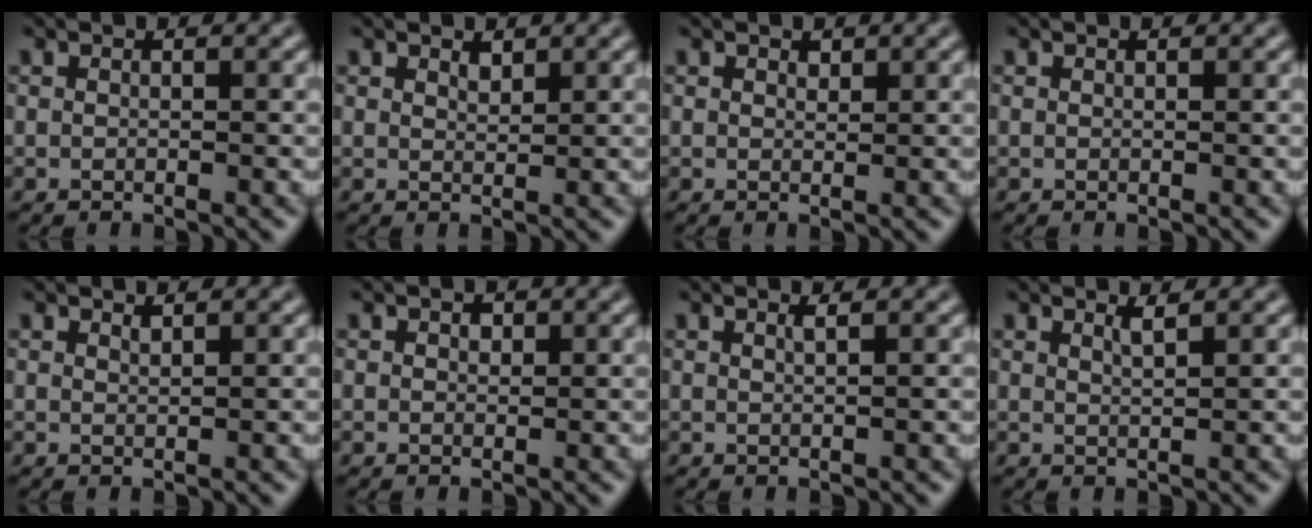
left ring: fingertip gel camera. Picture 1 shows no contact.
{"total": 0.9, "force": [0.8, 0.3, 0.4], "torque": [-0.009, -0.001, 0.015]}
{"total": 0.7, "force": [0.6, 0.3, 0.2], "torque": [-0.003, -0.002, 0.009]}
{"total": 0.0}
{"total": 0.6, "force": [0.6, 0.0, 0.2], "torque": [-0.002, -0.002, 0.012]}
{"total": 0.8, "force": [0.4, 0.5, 0.4], "torque": [-0.006, -0.001, 0.004]}
{"total": 0.8, "force": [0.5, 0.2, 0.6], "torque": [-0.005, 0.001, 0.007]}
{"total": 1.2, "force": [0.9, 0.2, 0.7], "torque": [-0.006, 0.001, 0.012]}